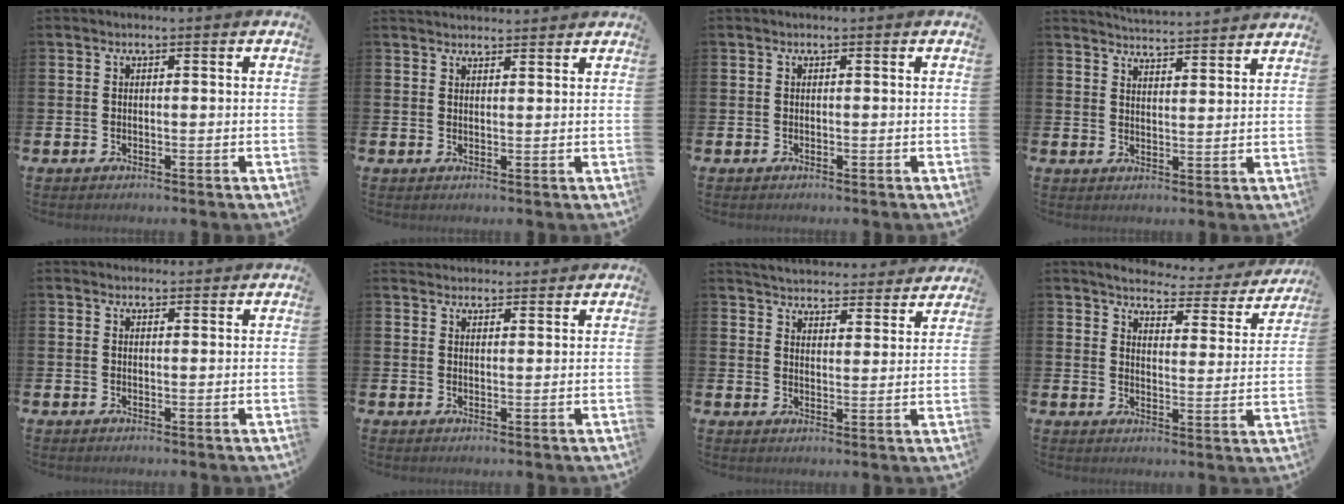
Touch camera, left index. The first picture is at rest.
{"total": 2.3, "force": [2.3, 0.4, 0.0], "torque": [-0.002, -0.009, 0.042]}
{"total": 0.0}
{"total": 4.6, "force": [4.6, -0.2, -0.1], "torque": [-0.012, -0.033, 0.083]}
{"total": 1.5, "force": [1.5, 0.5, 0.0], "torque": [0.008, -0.005, 0.025]}
{"total": 2.6, "force": [2.5, 0.6, -0.2], "torque": [0.008, -0.015, 0.044]}
{"total": 5.0, "force": [4.9, 0.7, 0.0], "torque": [-0.017, -0.040, 0.086]}
{"total": 4.2, "force": [3.9, 1.1, 1.0], "torque": [-0.025, -0.037, 0.057]}